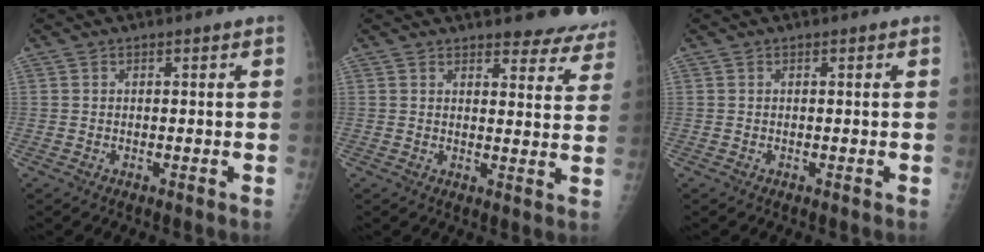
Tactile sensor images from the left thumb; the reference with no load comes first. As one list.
[{"total": 10.8, "force": [9.6, 3.4, 3.4], "torque": [0.008, -0.052, 0.094]}, {"total": 0.0}]